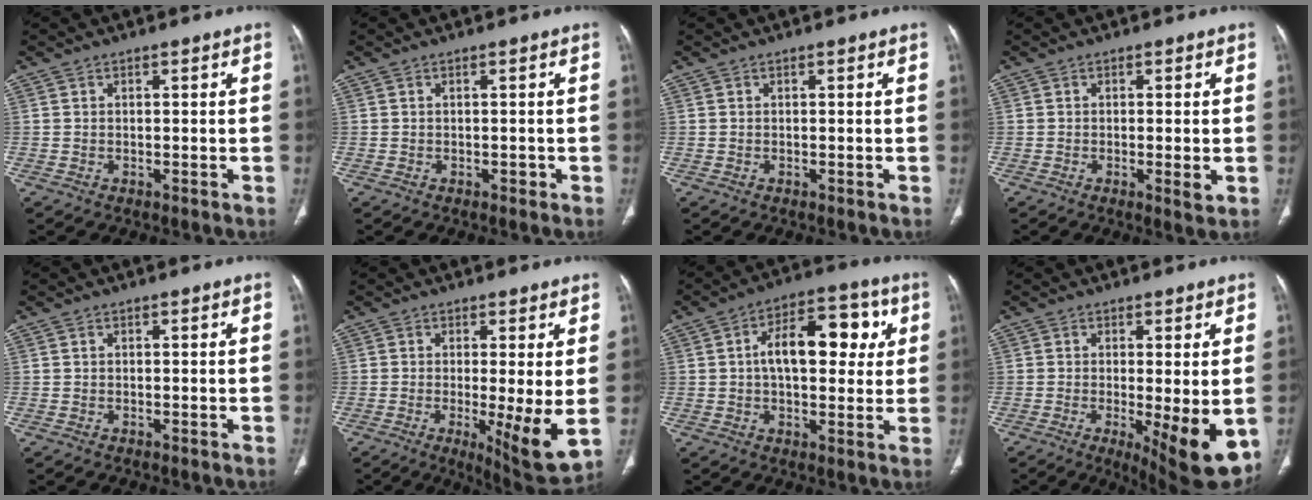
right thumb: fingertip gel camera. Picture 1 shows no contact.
{"total": 0.6, "force": [-0.3, 0.3, 0.4], "torque": [-0.003, 0.000, -0.005]}
{"total": 0.0}
{"total": 2.9, "force": [-0.5, 0.3, 2.8], "torque": [-0.050, -0.012, -0.011]}
{"total": 0.0}
{"total": 10.0, "force": [-1.3, 1.8, 9.8], "torque": [-0.151, -0.032, -0.019]}
{"total": 14.7, "force": [2.9, 8.0, 11.9], "torque": [-0.148, 0.021, 0.037]}
{"total": 11.6, "force": [-2.4, 2.8, 11.0], "torque": [-0.157, -0.030, -0.029]}